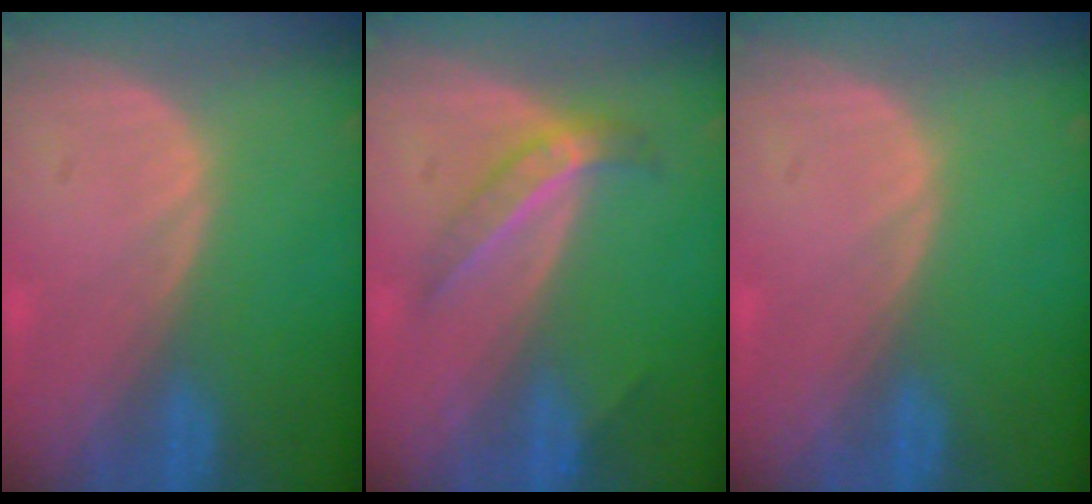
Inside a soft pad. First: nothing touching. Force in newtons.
{"total": 4.0, "press": 3.9, "slide": 0.7}
{"total": 0.0}